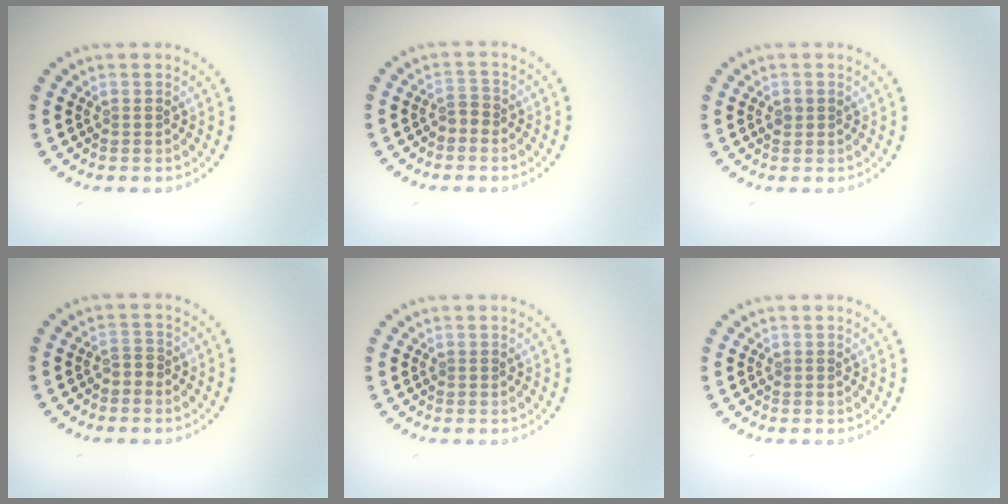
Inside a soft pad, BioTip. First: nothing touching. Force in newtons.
{"total": 1.2, "press": 1.0, "slide": 0.7}
{"total": 0.9, "press": 0.9, "slide": 0.1}
{"total": 1.0, "press": 0.8, "slide": 0.6}
{"total": 0.0}
{"total": 0.0}